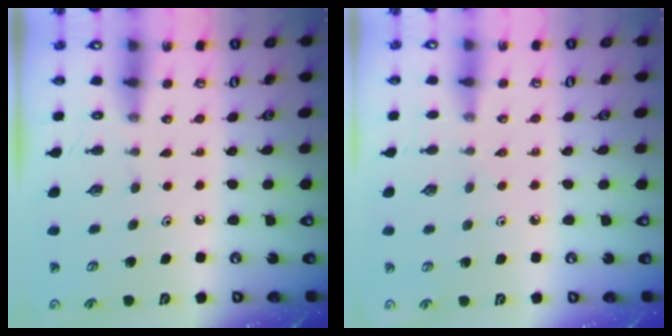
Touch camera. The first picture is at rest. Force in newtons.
{"total": 1.7, "press": 1.6, "slide": 0.4}